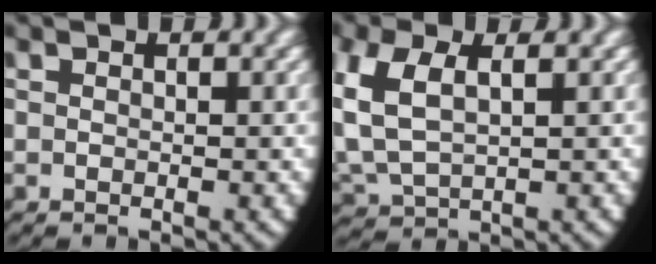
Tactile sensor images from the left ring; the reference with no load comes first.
{"total": 5.2, "force": [0.7, 3.9, 3.4], "torque": [-0.111, -0.016, 0.029]}